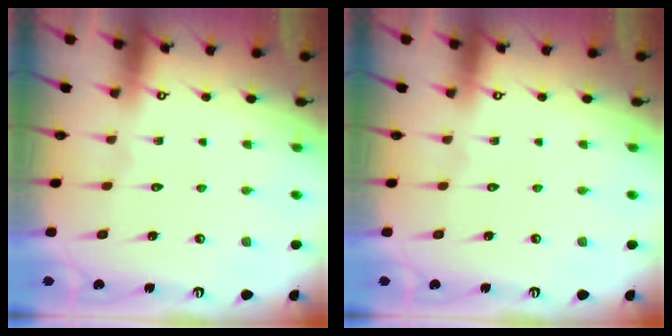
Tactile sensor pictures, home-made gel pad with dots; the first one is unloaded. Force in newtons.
{"total": 0.0}